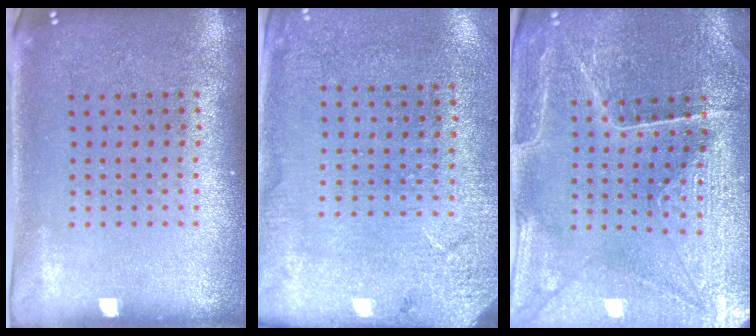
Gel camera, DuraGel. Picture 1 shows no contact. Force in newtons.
{"total": 2.6, "press": 2.3, "slide": 1.0}
{"total": 3.5, "press": 3.5, "slide": 0.2}